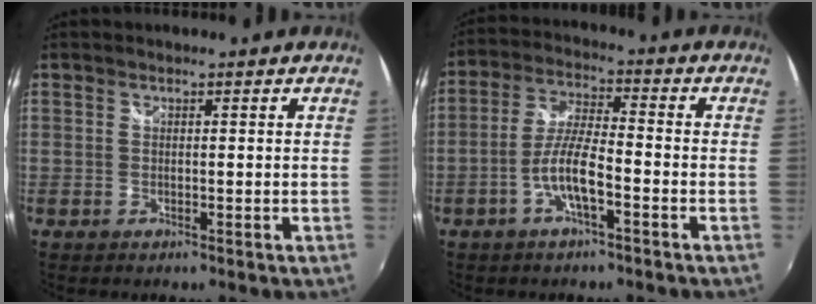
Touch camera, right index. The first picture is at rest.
{"total": 7.2, "force": [-3.1, 1.3, 6.4], "torque": [-0.135, 0.009, -0.057]}